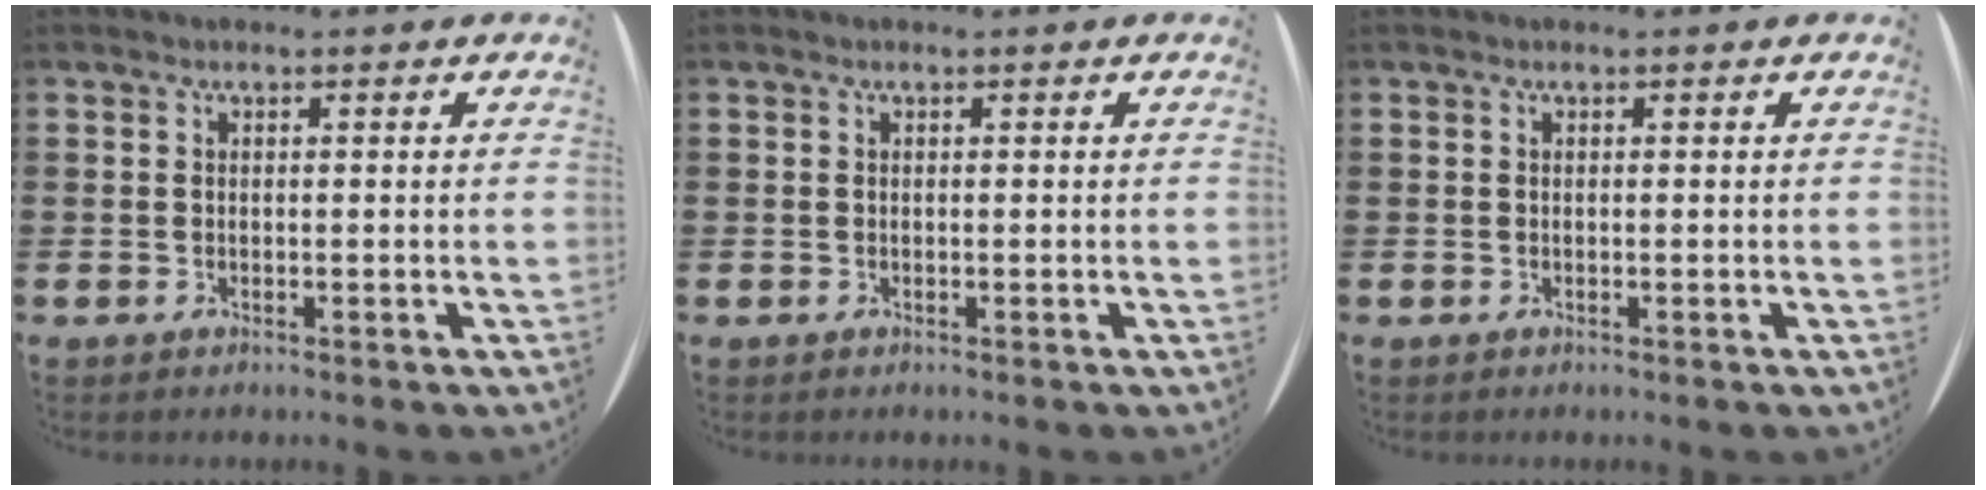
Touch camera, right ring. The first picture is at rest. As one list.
[{"total": 0.0}, {"total": 0.0}]